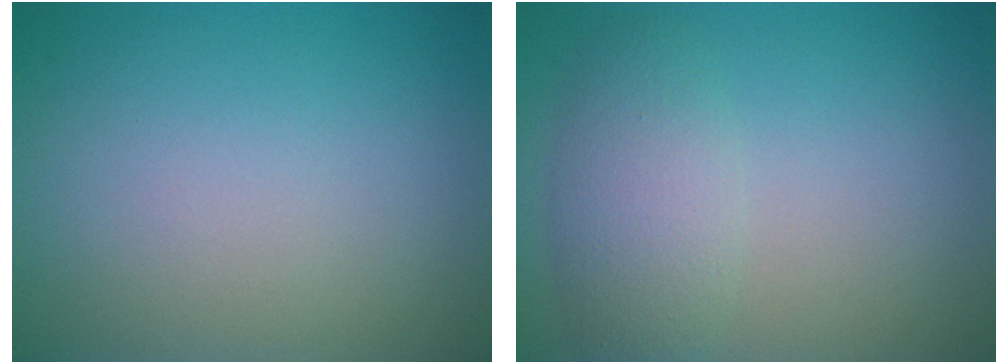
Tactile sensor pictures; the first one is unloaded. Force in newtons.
{"total": 3.5, "press": 3.5, "slide": 0.3}